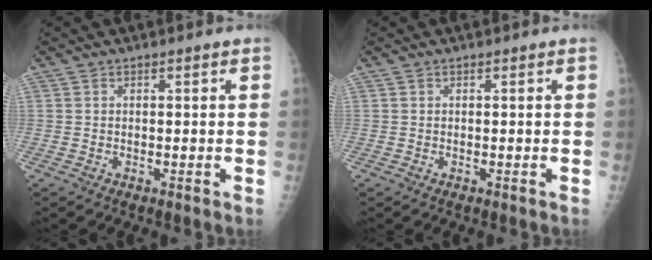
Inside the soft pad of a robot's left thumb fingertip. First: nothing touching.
{"total": 0.0}